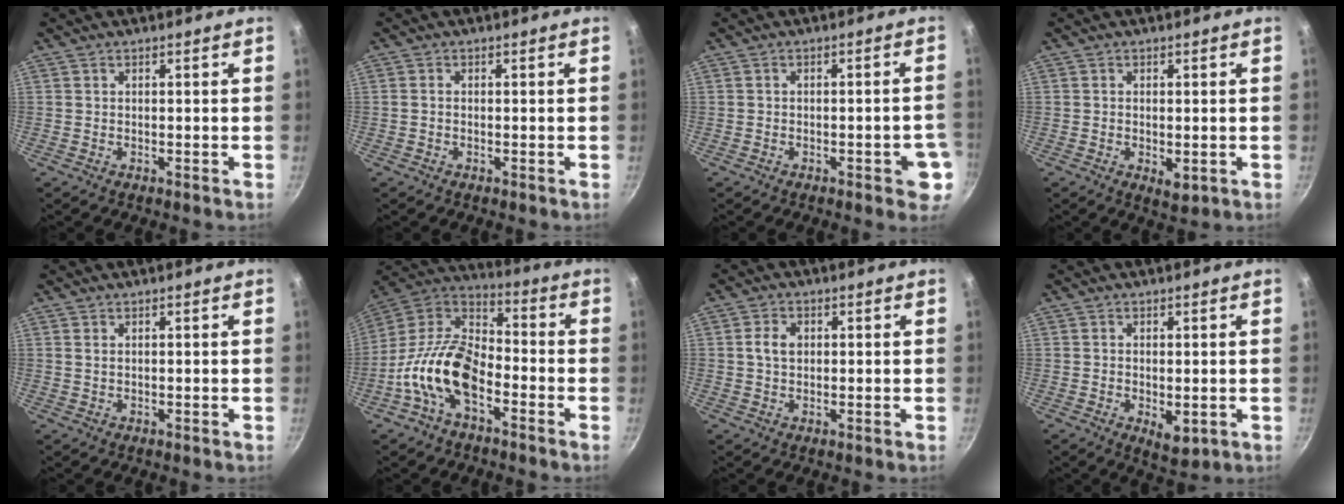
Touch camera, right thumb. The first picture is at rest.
{"total": 0.7, "force": [-0.2, 0.6, 0.4], "torque": [-0.008, 0.004, -0.003]}
{"total": 5.6, "force": [-2.1, 2.2, 4.7], "torque": [-0.039, 0.016, -0.021]}
{"total": 2.9, "force": [-0.5, 1.6, 2.4], "torque": [-0.038, -0.011, -0.004]}
{"total": 0.8, "force": [0.3, 0.5, 0.6], "torque": [-0.011, 0.000, 0.007]}
{"total": 15.9, "force": [-6.2, 8.9, 11.6], "torque": [-0.197, 0.057, -0.139]}
{"total": 3.8, "force": [0.6, 2.6, 2.8], "torque": [-0.048, 0.007, 0.007]}
{"total": 4.5, "force": [-0.8, 2.4, 3.7], "torque": [-0.051, -0.012, -0.005]}